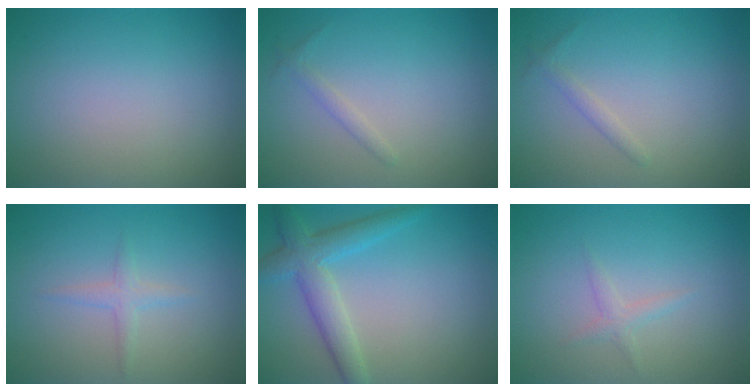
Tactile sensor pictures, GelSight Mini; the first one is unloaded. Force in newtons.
{"total": 0.9, "press": 0.9, "slide": 0.1}
{"total": 0.9, "press": 0.9, "slide": 0.1}
{"total": 1.3, "press": 1.3, "slide": 0.0}
{"total": 3.4, "press": 3.4, "slide": 0.1}
{"total": 1.0, "press": 1.0, "slide": 0.0}